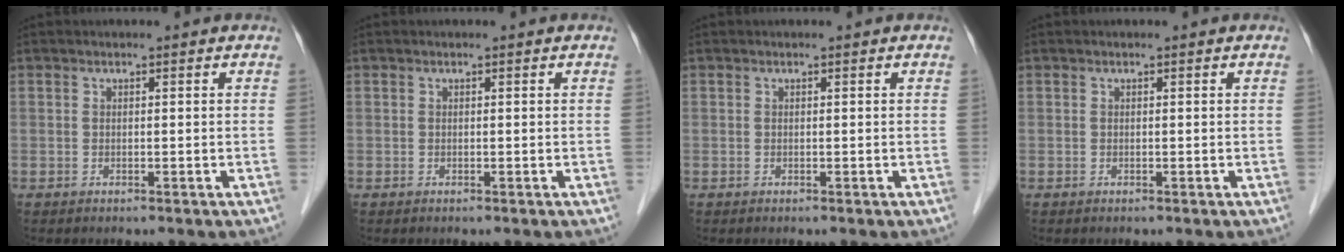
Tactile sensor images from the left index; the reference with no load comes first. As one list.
[{"total": 0.0}, {"total": 0.0}, {"total": 0.0}]